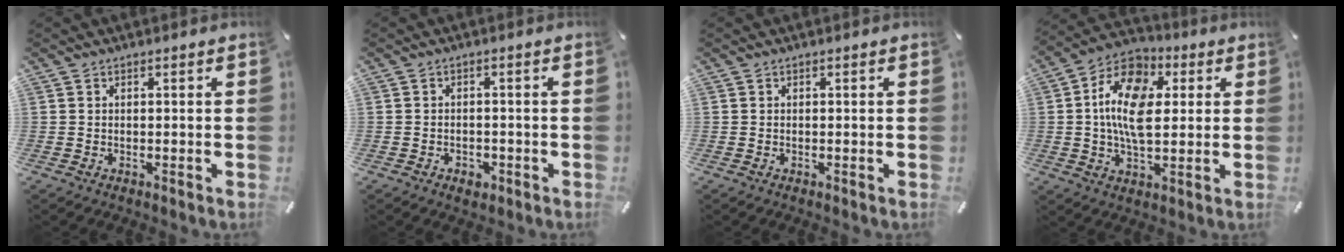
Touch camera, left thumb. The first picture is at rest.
{"total": 2.3, "force": [-1.2, 1.7, 1.1], "torque": [-0.021, 0.005, -0.023]}
{"total": 0.0}
{"total": 15.2, "force": [2.1, 9.7, 11.5], "torque": [-0.234, 0.006, 0.031]}